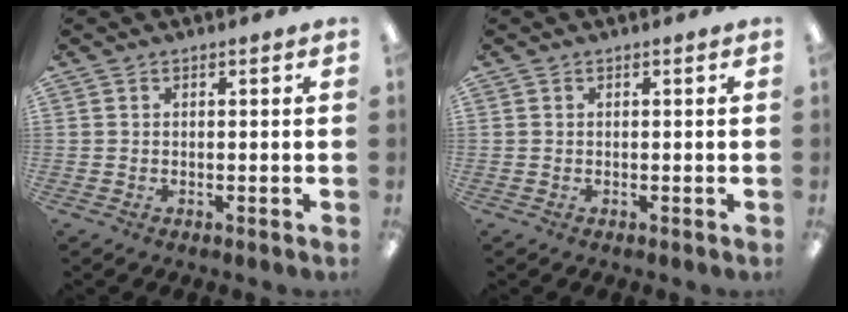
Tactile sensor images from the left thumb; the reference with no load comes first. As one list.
[{"total": 0.0}]